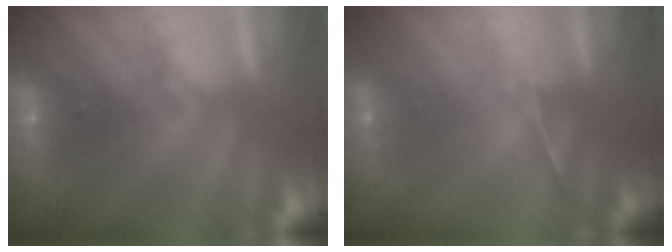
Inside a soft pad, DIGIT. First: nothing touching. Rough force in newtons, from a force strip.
{"total": 1.3}